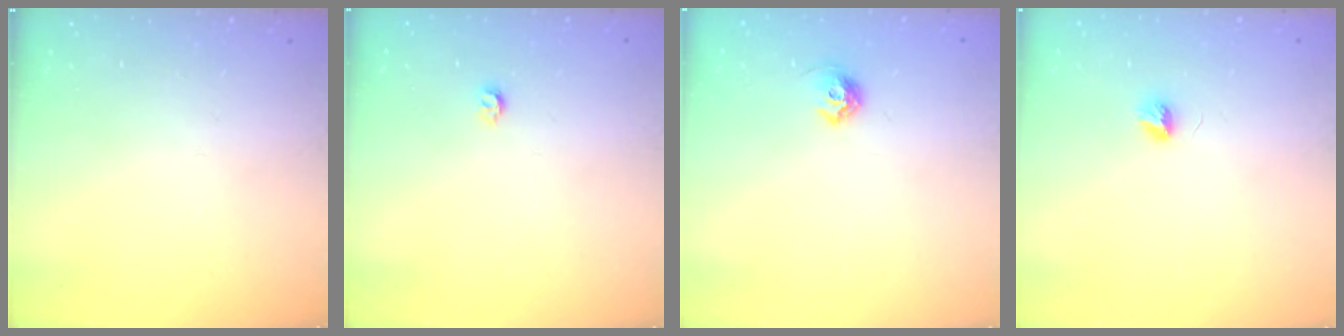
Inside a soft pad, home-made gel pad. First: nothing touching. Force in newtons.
{"total": 3.2, "press": 3.2, "slide": 0.5}
{"total": 6.1, "press": 6.0, "slide": 1.1}
{"total": 3.4, "press": 3.4, "slide": 0.4}